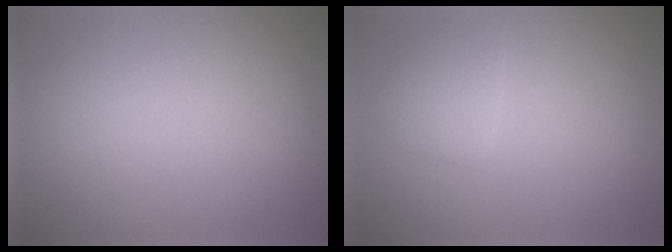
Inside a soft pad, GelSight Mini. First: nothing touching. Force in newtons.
{"total": 1.7, "press": 1.7, "slide": 0.0}